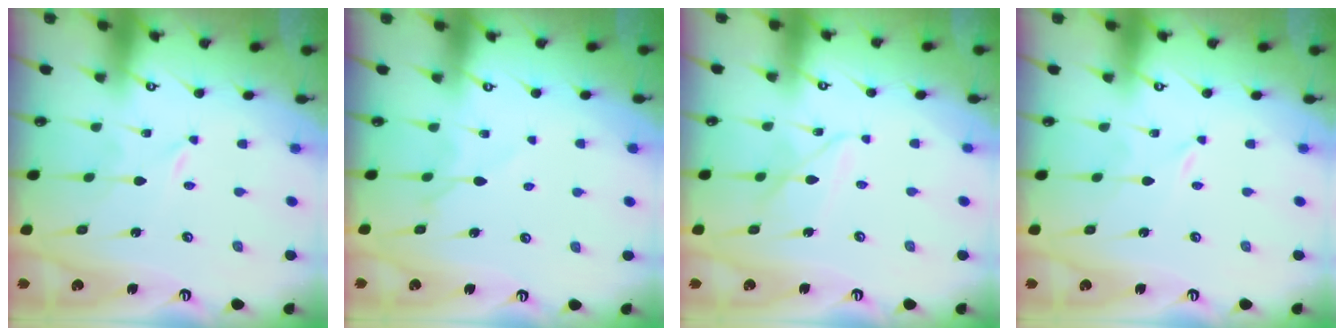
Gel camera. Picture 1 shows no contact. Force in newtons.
{"total": 5.5, "press": 5.4, "slide": 0.8}
{"total": 8.4, "press": 8.4, "slide": 0.7}
{"total": 0.0}